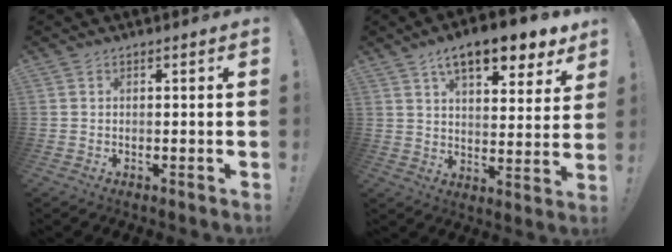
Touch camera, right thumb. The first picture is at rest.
{"total": 13.3, "force": [8.9, 4.7, 8.7], "torque": [-0.132, -0.051, 0.149]}